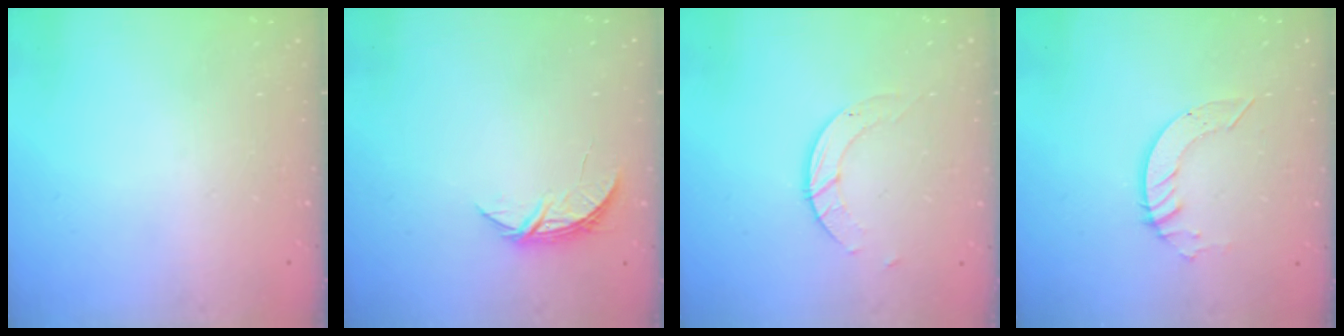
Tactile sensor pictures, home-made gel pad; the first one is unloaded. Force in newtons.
{"total": 5.1, "press": 5.1, "slide": 0.6}
{"total": 3.0, "press": 3.0, "slide": 0.3}
{"total": 5.2, "press": 5.2, "slide": 0.3}